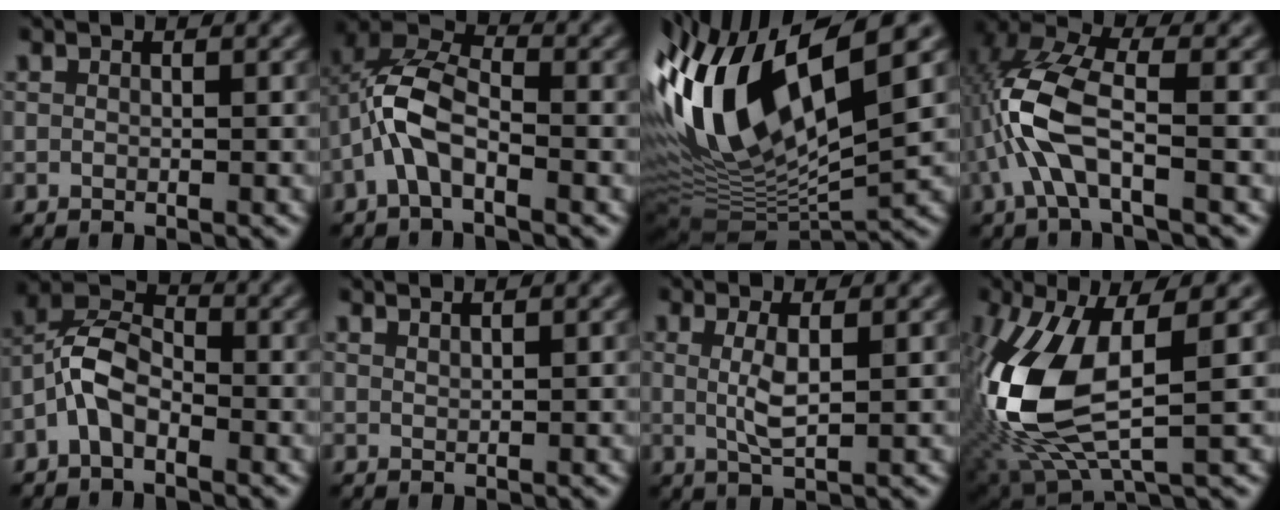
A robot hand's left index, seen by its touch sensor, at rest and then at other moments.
{"total": 5.5, "force": [-2.0, 2.5, 4.4], "torque": [-0.092, 0.019, -0.048]}
{"total": 15.0, "force": [3.4, 6.0, 13.4], "torque": [-0.275, 0.009, 0.062]}
{"total": 6.5, "force": [-1.6, 2.3, 5.9], "torque": [-0.140, 0.015, -0.036]}
{"total": 4.3, "force": [-2.0, 2.3, 3.0], "torque": [-0.058, 0.019, -0.049]}
{"total": 1.3, "force": [1.1, 0.3, 0.6], "torque": [0.005, -0.001, 0.010]}
{"total": 2.7, "force": [0.6, 0.6, 2.6], "torque": [-0.053, -0.004, 0.013]}
{"total": 11.4, "force": [-0.2, 5.1, 10.3], "torque": [-0.245, -0.012, 0.001]}